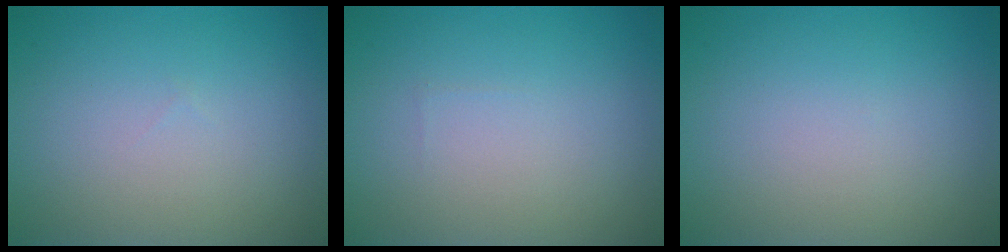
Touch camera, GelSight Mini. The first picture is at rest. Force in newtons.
{"total": 0.0}
{"total": 0.0}